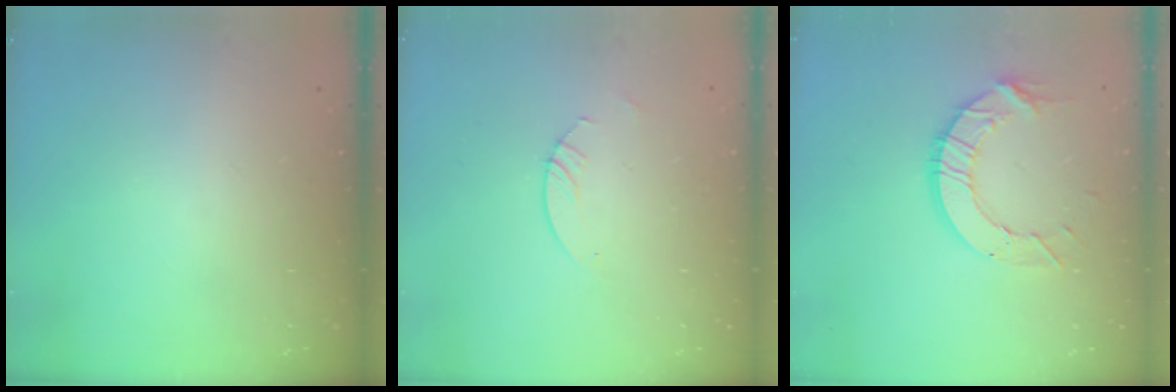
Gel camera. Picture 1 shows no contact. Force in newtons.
{"total": 3.0, "press": 2.9, "slide": 0.3}
{"total": 10.4, "press": 10.3, "slide": 0.5}